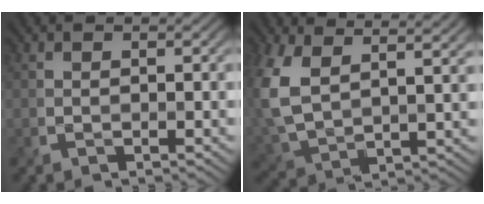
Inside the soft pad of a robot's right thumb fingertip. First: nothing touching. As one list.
[{"total": 11.4, "force": [5.3, 5.2, 8.6], "torque": [-0.227, 0.001, 0.105]}]